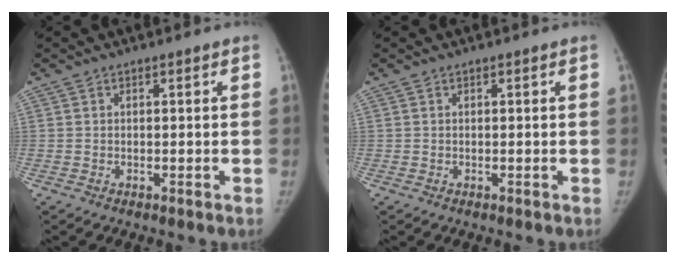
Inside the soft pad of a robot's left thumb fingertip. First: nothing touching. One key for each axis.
{"total": 0.0}